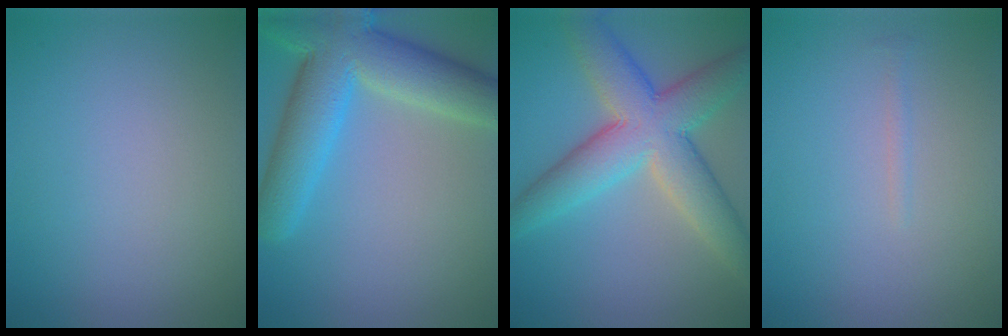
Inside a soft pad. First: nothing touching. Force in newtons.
{"total": 9.5, "press": 9.5, "slide": 0.5}
{"total": 8.8, "press": 8.8, "slide": 0.3}
{"total": 0.5, "press": 0.5, "slide": 0.0}